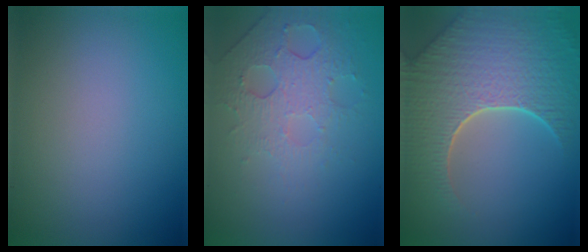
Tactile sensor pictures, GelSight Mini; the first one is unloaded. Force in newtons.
{"total": 4.7, "press": 3.2, "slide": 3.5}
{"total": 8.8, "press": 6.3, "slide": 6.1}